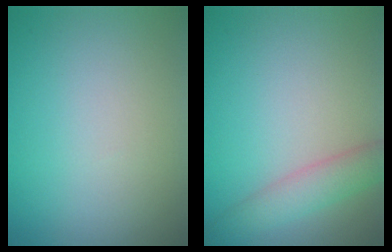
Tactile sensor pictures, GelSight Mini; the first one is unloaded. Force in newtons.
{"total": 3.2, "press": 3.1, "slide": 0.3}